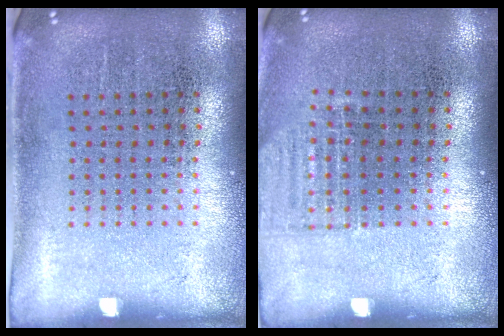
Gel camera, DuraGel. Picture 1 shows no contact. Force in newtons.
{"total": 0.9, "press": 0.9, "slide": 0.1}